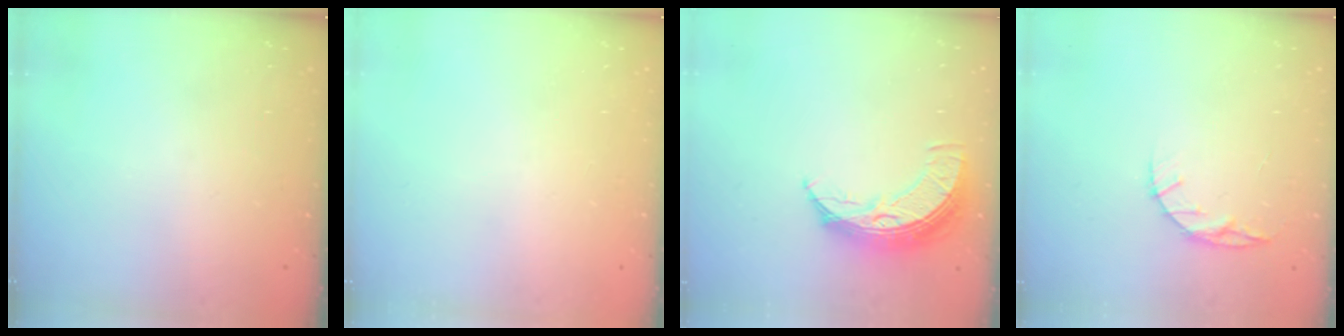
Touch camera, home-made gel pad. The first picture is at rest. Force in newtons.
{"total": 0.0}
{"total": 9.4, "press": 9.4, "slide": 0.7}
{"total": 5.8, "press": 5.8, "slide": 0.6}